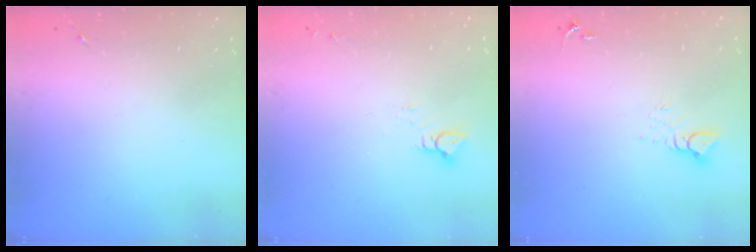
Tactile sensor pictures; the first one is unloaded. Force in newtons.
{"total": 3.1, "press": 3.1, "slide": 0.2}
{"total": 4.7, "press": 4.7, "slide": 0.4}